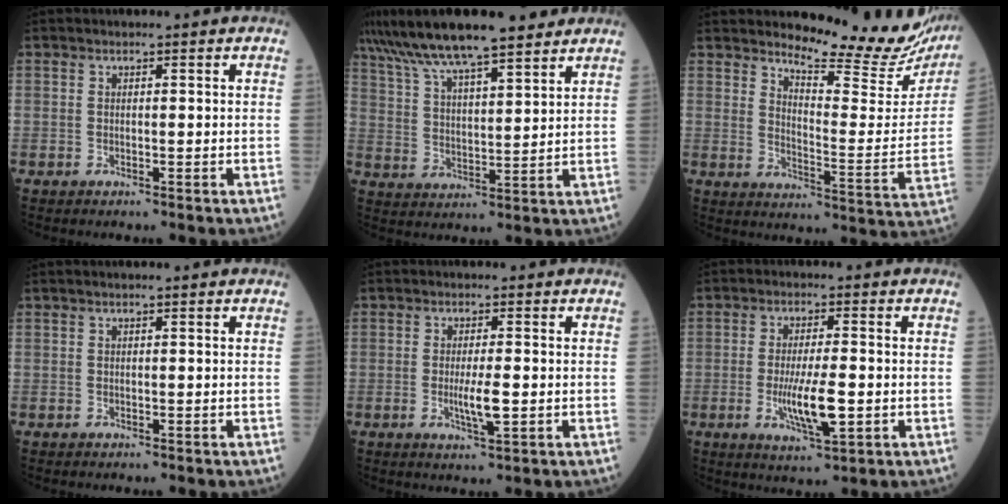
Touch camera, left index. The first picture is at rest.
{"total": 15.6, "force": [12.7, 2.2, 8.9], "torque": [-0.161, 0.032, 0.216]}
{"total": 18.1, "force": [16.8, 2.9, 6.3], "torque": [-0.082, -0.088, 0.200]}
{"total": 0.9, "force": [0.7, 0.2, 0.6], "torque": [-0.012, 0.011, 0.009]}
{"total": 3.8, "force": [-0.5, 0.5, 3.8], "torque": [-0.073, -0.006, -0.006]}
{"total": 7.4, "force": [-1.4, 1.3, 7.2], "torque": [-0.138, -0.015, -0.024]}